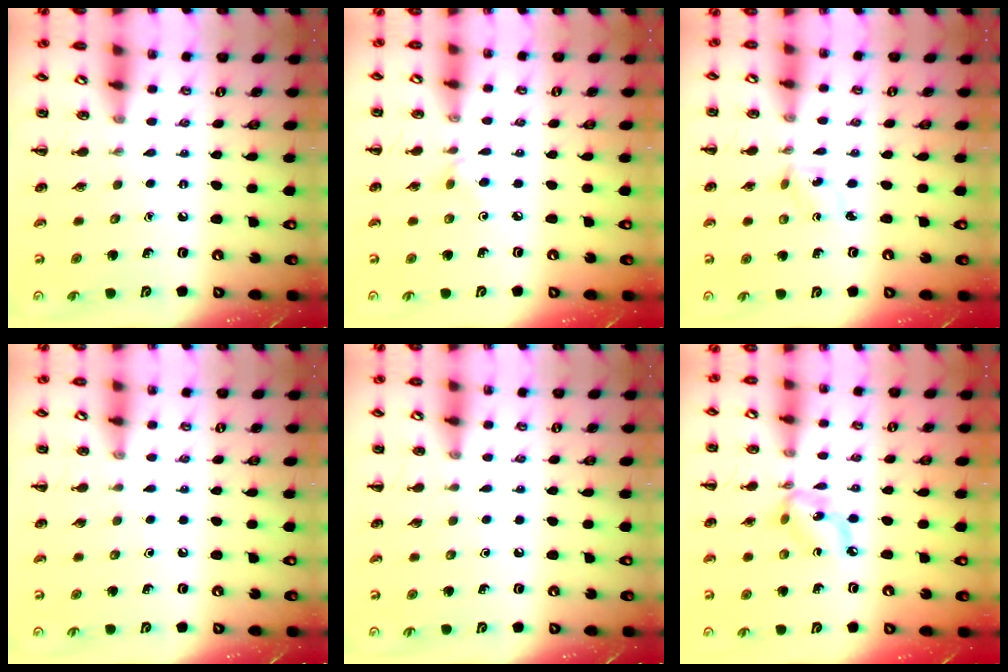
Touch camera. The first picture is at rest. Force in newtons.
{"total": 3.0, "press": 2.8, "slide": 1.1}
{"total": 2.0, "press": 1.8, "slide": 0.8}
{"total": 0.0}
{"total": 0.0}
{"total": 7.1, "press": 6.9, "slide": 1.8}